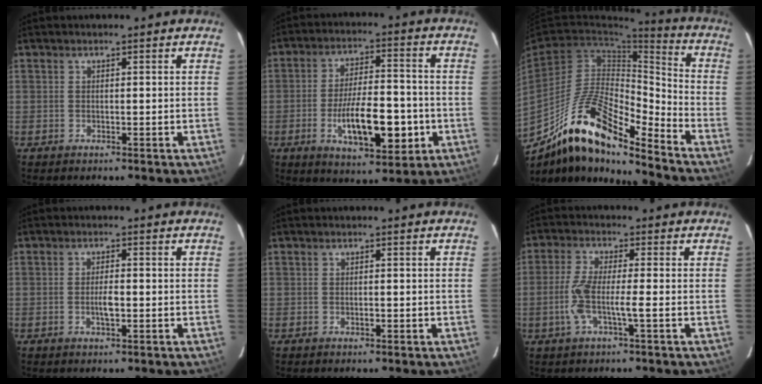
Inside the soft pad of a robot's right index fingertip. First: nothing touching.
{"total": 13.5, "force": [-3.8, 4.2, 12.3], "torque": [-0.207, 0.001, -0.057]}
{"total": 17.0, "force": [-12.5, 4.0, 10.7], "torque": [-0.194, 0.022, -0.224]}
{"total": 2.6, "force": [-0.6, 0.5, 2.5], "torque": [-0.049, 0.000, -0.010]}
{"total": 0.8, "force": [-0.2, 0.2, 0.7], "torque": [-0.015, -0.001, -0.002]}
{"total": 5.9, "force": [-1.5, 0.3, 5.7], "torque": [-0.124, 0.003, -0.032]}